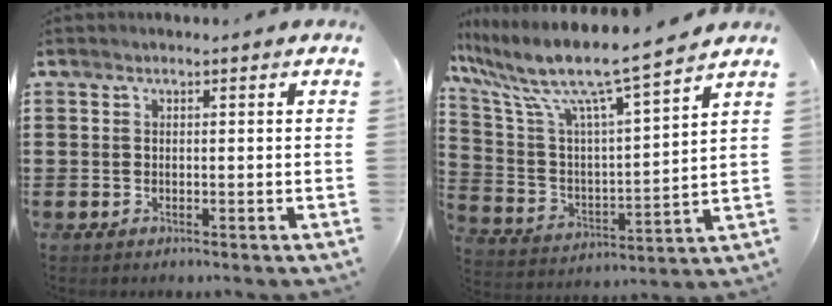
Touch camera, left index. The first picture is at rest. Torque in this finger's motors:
{"motor_torque": [0.46, 0.38, 0.94, 0.21]}